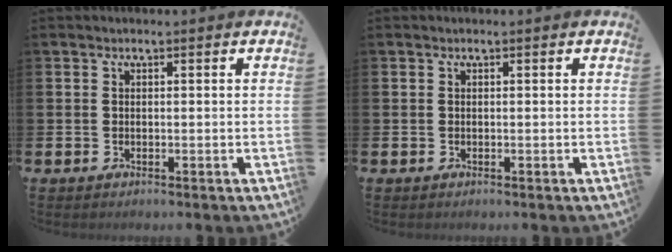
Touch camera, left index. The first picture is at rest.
{"total": 0.0}